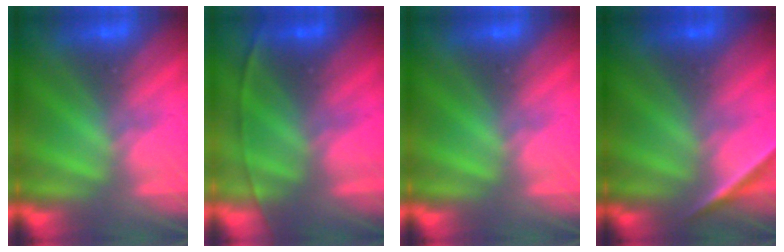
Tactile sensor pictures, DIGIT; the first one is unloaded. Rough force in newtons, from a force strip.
{"total": 1.6}
{"total": 0.0}
{"total": 1.7}